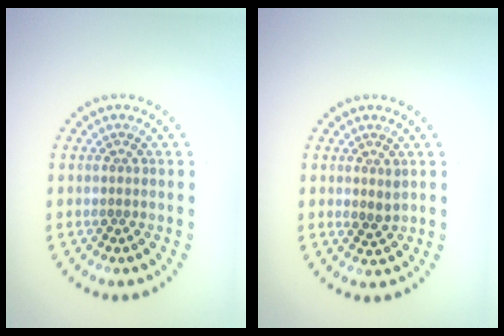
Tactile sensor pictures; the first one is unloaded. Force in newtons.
{"total": 1.1, "press": 0.9, "slide": 0.6}